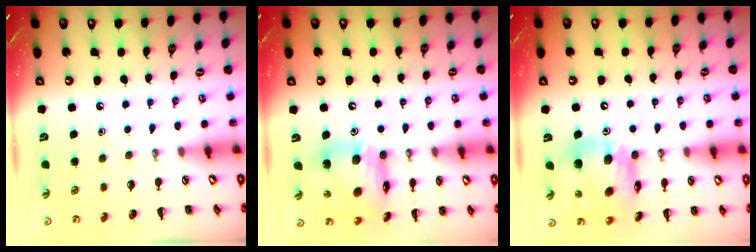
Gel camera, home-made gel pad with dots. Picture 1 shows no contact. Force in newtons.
{"total": 16.4, "press": 16.2, "slide": 2.3}
{"total": 14.3, "press": 13.9, "slide": 3.4}